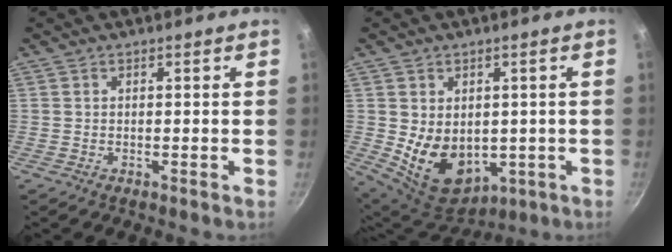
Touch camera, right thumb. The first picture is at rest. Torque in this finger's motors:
{"motor_torque": [-0.64, 0.89, 0.65, 0.64, 0.36]}